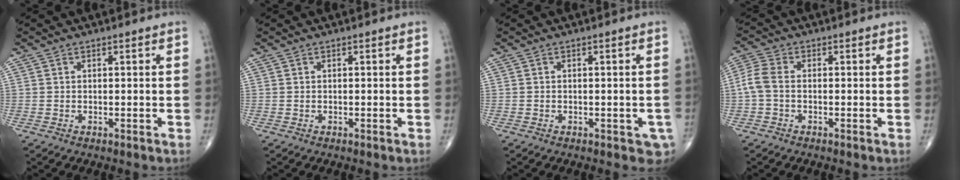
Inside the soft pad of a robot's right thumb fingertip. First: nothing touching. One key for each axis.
{"total": 0.0}
{"total": 3.0, "fx": -1.2, "fy": 1.6, "fz": 2.2, "tx": -0.010, "ty": 0.000, "tz": -0.013}
{"total": 4.2, "fx": -0.6, "fy": 2.5, "fz": 3.3, "tx": -0.085, "ty": 0.010, "tz": -0.023}